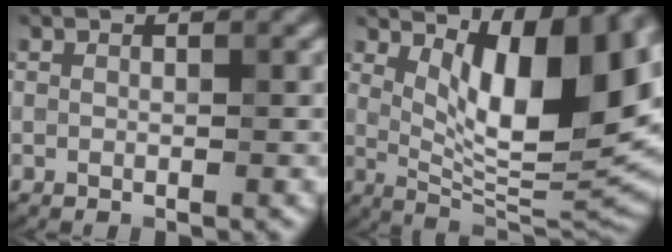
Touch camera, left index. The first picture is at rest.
{"total": 11.6, "force": [3.7, 4.0, 10.3], "torque": [-0.148, -0.007, 0.066]}